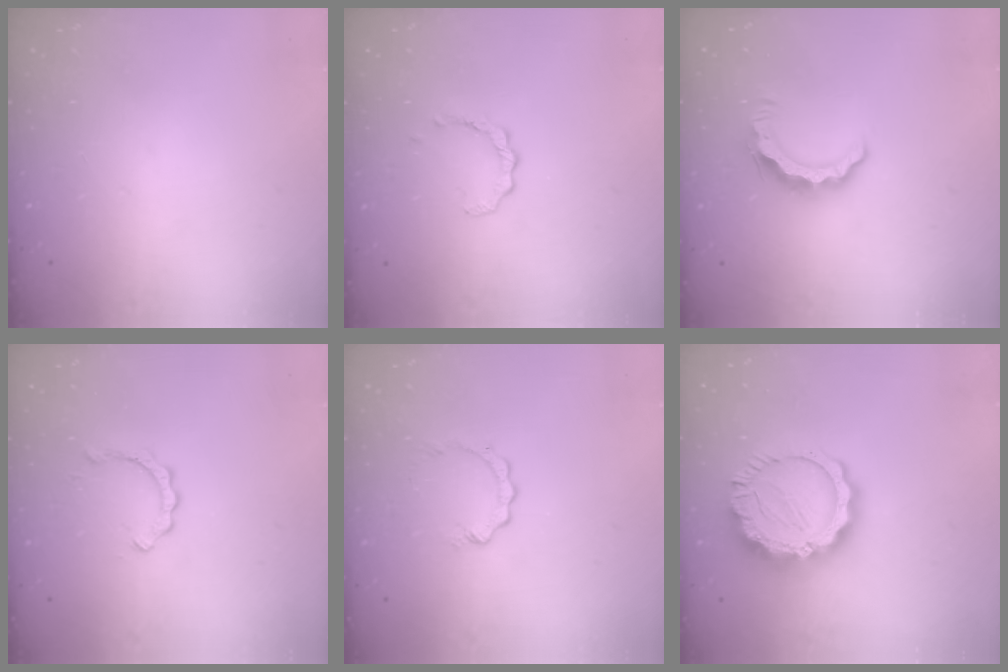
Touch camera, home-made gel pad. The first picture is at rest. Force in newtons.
{"total": 2.4, "press": 2.4, "slide": 0.4}
{"total": 8.3, "press": 8.3, "slide": 0.3}
{"total": 2.3, "press": 2.3, "slide": 0.3}
{"total": 3.3, "press": 3.3, "slide": 0.4}
{"total": 14.7, "press": 14.6, "slide": 1.3}